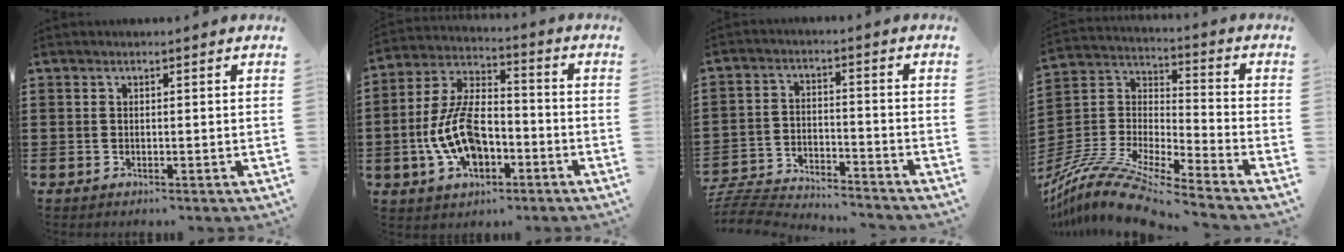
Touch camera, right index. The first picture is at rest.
{"total": 11.4, "force": [-3.4, 5.9, 9.1], "torque": [-0.215, -0.001, -0.067]}
{"total": 6.1, "force": [-6.0, 0.5, 0.8], "torque": [-0.029, 0.002, -0.124]}
{"total": 12.2, "force": [-10.9, 1.0, 5.4], "torque": [-0.123, 0.010, -0.224]}